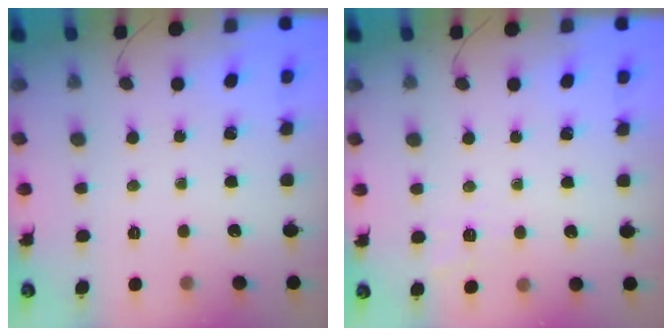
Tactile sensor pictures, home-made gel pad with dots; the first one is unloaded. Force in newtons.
{"total": 1.9, "press": 1.0, "slide": 1.6}